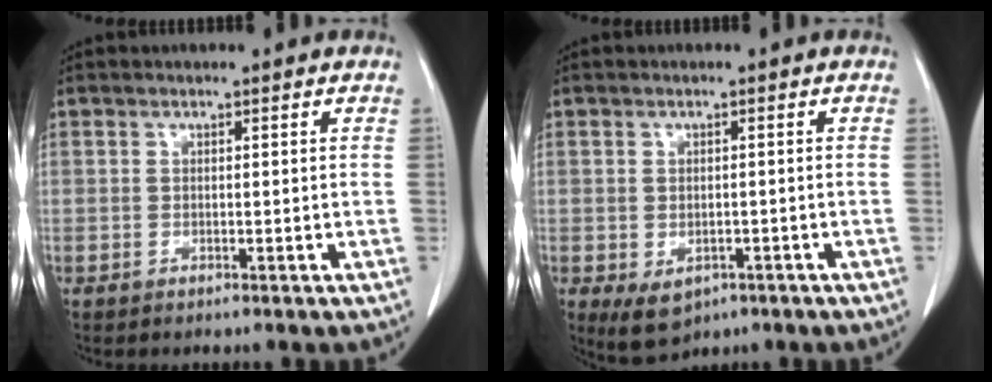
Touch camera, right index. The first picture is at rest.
{"total": 4.6, "force": [-2.2, 3.1, 2.6], "torque": [-0.042, -0.007, -0.020]}